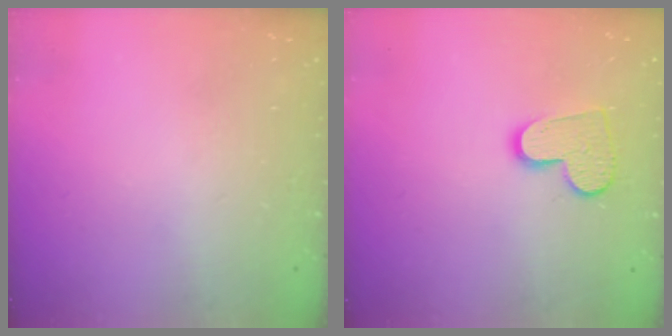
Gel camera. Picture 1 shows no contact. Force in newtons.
{"total": 10.8, "press": 10.7, "slide": 0.9}